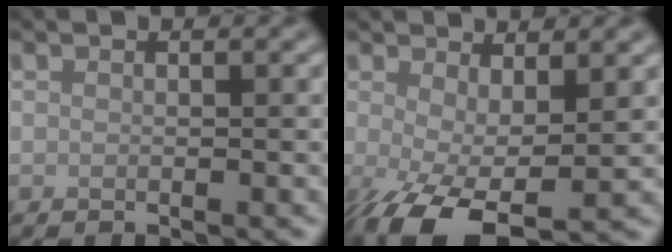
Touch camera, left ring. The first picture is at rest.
{"total": 7.2, "force": [-1.0, 3.1, 6.4], "torque": [-0.126, -0.016, -0.010]}